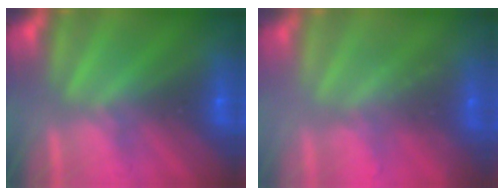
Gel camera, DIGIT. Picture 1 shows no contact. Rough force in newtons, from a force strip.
{"total": 2.3}